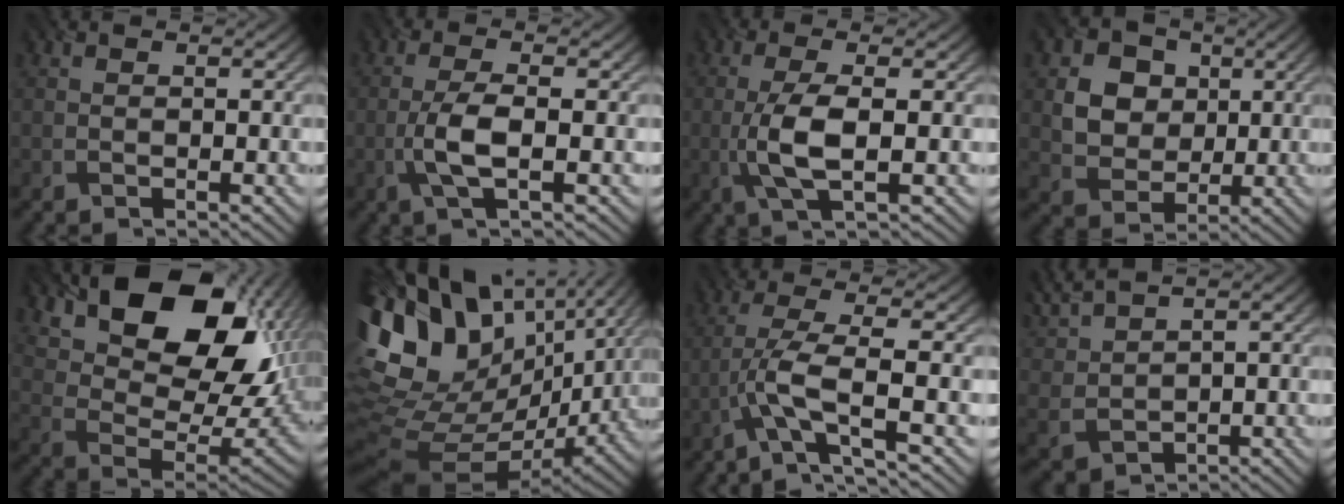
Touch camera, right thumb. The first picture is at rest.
{"total": 4.6, "force": [-1.1, 1.2, 4.3], "torque": [-0.095, 0.005, -0.030]}
{"total": 6.0, "force": [-0.8, 1.6, 5.7], "torque": [-0.124, 0.003, -0.020]}
{"total": 7.0, "force": [1.8, 6.0, 3.3], "torque": [-0.093, -0.005, 0.026]}
{"total": 18.4, "force": [8.7, 10.5, 12.4], "torque": [-0.217, 0.008, 0.154]}
{"total": 19.4, "force": [5.4, 11.5, 14.7], "torque": [-0.289, 0.015, 0.121]}
{"total": 6.3, "force": [-2.5, 0.9, 5.7], "torque": [-0.113, 0.007, -0.067]}
{"total": 6.1, "force": [4.6, 2.0, 3.5], "torque": [-0.110, 0.014, 0.103]}